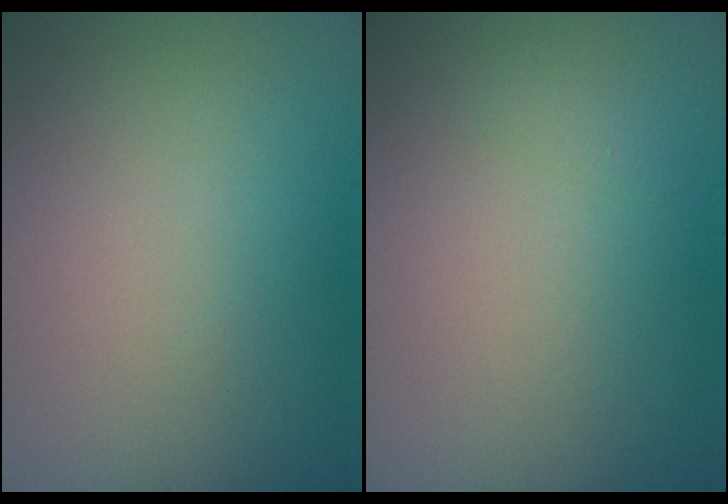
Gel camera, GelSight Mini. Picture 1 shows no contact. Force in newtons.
{"total": 0.5, "press": 0.5, "slide": 0.0}